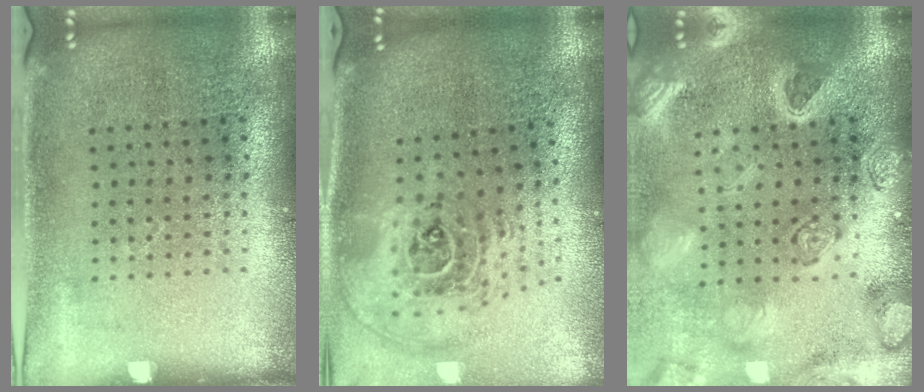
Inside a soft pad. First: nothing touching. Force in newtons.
{"total": 2.5, "press": 1.8, "slide": 1.6}
{"total": 3.7, "press": 3.1, "slide": 2.0}